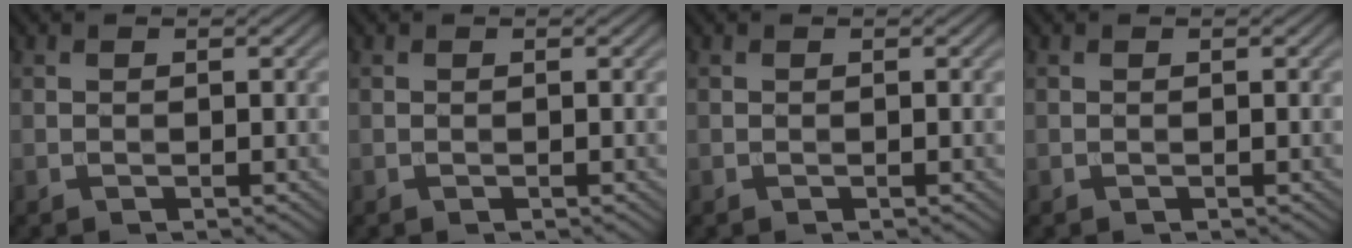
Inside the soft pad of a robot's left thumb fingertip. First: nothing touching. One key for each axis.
{"total": 0.0}
{"total": 0.0}
{"total": 0.0}